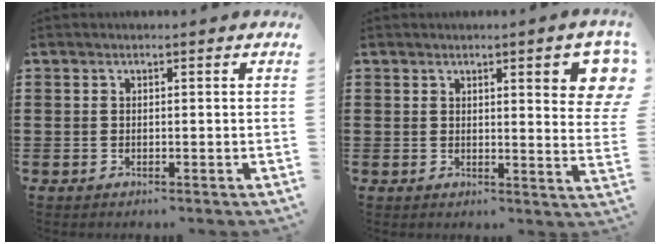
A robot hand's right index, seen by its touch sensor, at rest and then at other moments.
{"total": 6.3, "force": [3.1, 1.1, 5.3], "torque": [-0.074, -0.009, 0.047]}